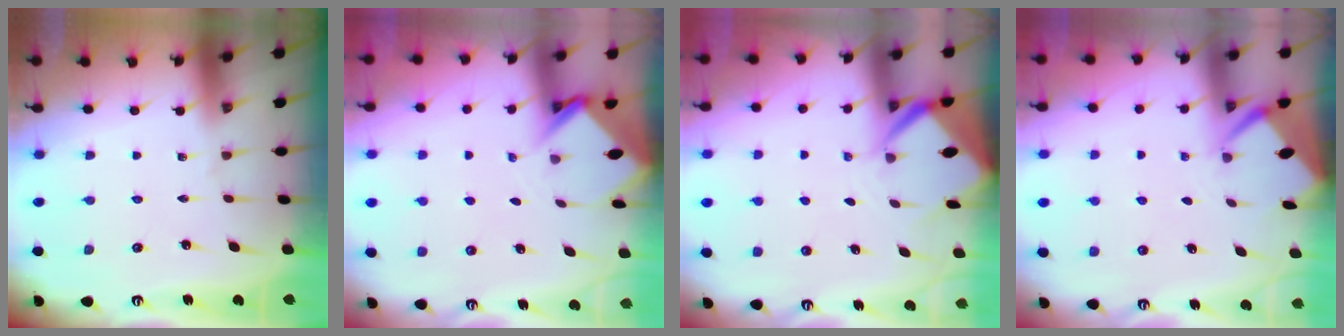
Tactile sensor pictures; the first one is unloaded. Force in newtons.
{"total": 2.9, "press": 2.9, "slide": 0.2}
{"total": 5.3, "press": 5.3, "slide": 0.5}
{"total": 2.6, "press": 2.6, "slide": 0.1}